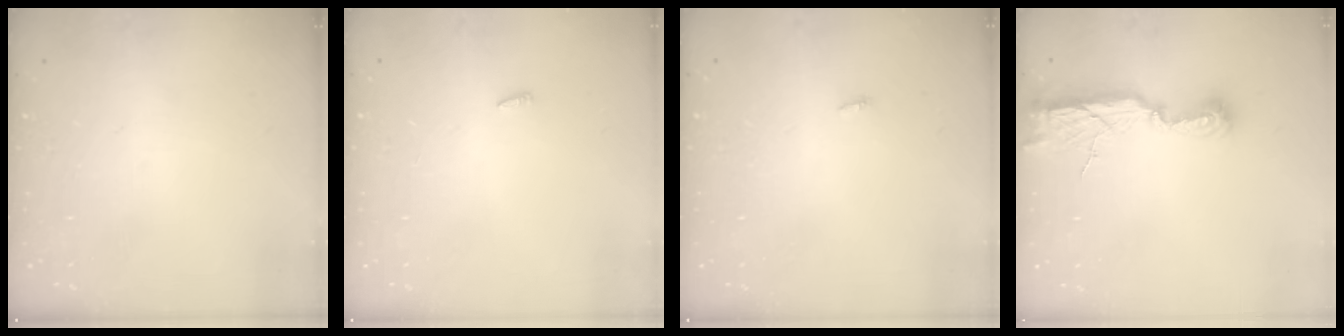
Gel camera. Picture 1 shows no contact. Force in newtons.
{"total": 2.1, "press": 1.9, "slide": 0.7}
{"total": 2.8, "press": 1.8, "slide": 2.2}
{"total": 9.5, "press": 9.2, "slide": 2.7}